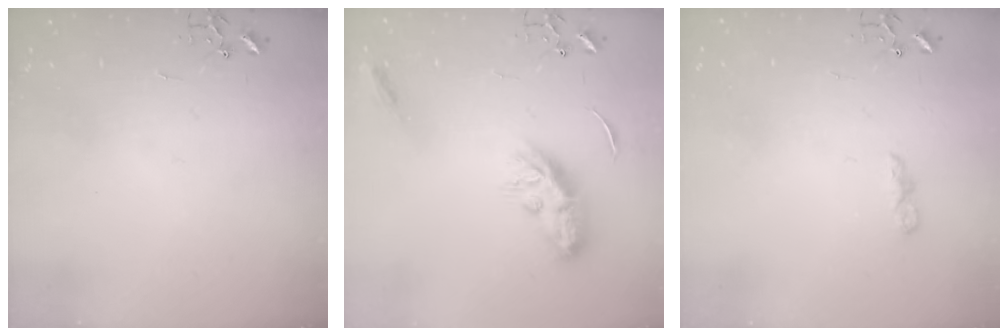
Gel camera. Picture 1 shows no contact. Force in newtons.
{"total": 10.4, "press": 10.4, "slide": 0.1}
{"total": 5.0, "press": 5.0, "slide": 0.5}